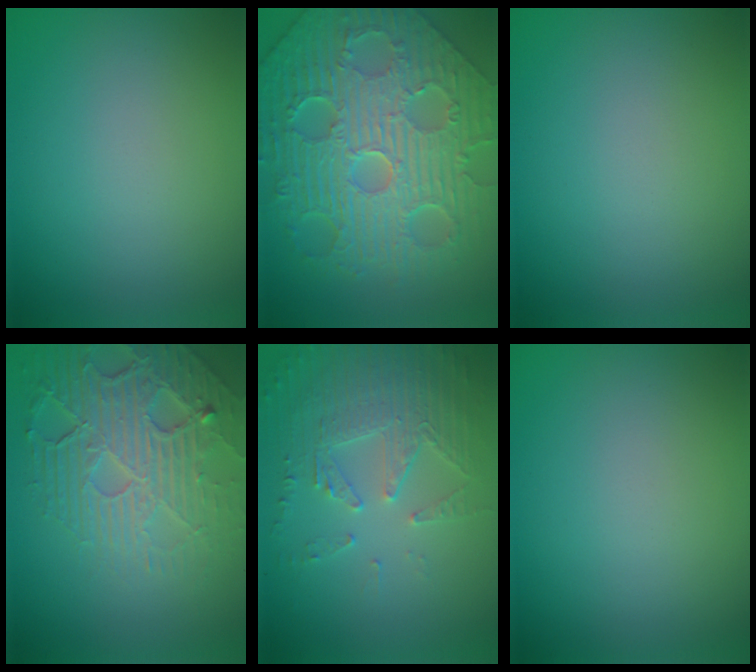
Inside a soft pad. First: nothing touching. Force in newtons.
{"total": 12.2, "press": 8.0, "slide": 9.1}
{"total": 0.0}
{"total": 7.3, "press": 5.3, "slide": 5.1}
{"total": 5.5, "press": 3.7, "slide": 4.0}
{"total": 0.0}